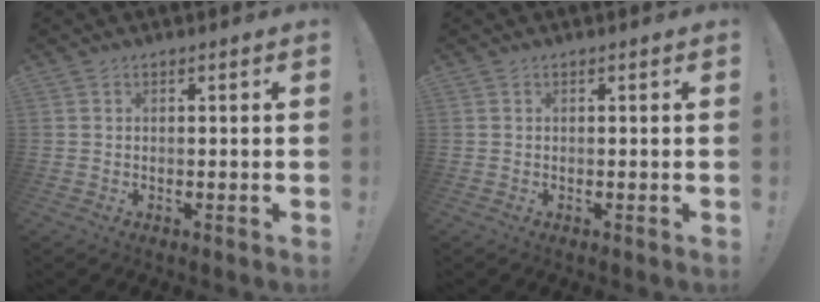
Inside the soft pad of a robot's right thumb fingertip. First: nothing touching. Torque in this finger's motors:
{"motor_torque": [0.00, 0.00, 0.00, 0.00, 0.00]}